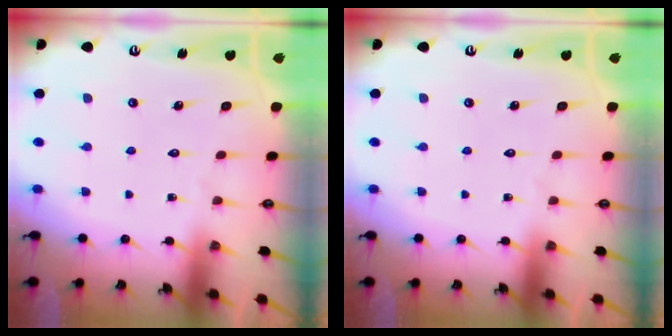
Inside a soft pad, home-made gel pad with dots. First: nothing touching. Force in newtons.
{"total": 0.0}